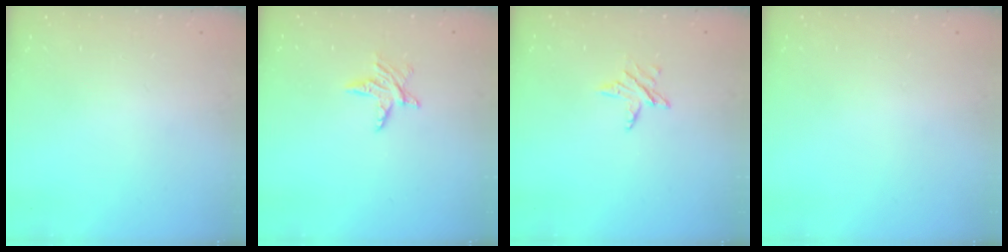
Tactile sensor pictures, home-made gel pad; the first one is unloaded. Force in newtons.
{"total": 5.9, "press": 5.9, "slide": 0.4}
{"total": 4.7, "press": 4.7, "slide": 0.6}
{"total": 0.0}